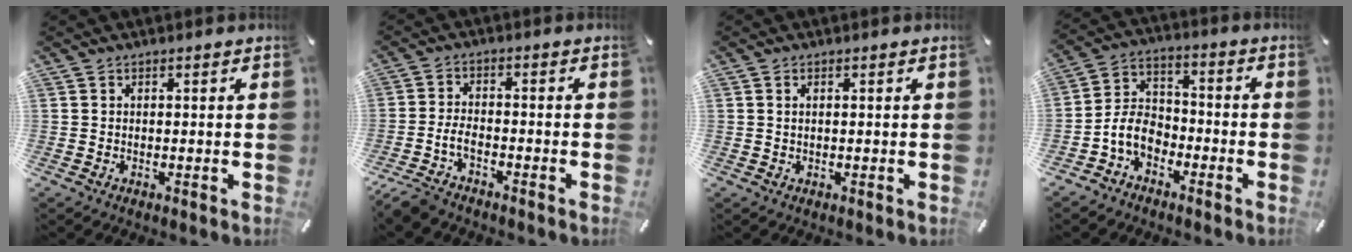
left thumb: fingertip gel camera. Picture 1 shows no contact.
{"total": 4.8, "force": [-3.5, 1.9, 2.7], "torque": [-0.072, 0.008, -0.069]}
{"total": 0.7, "force": [0.2, 0.3, 0.6], "torque": [-0.014, 0.002, 0.002]}
{"total": 8.1, "force": [-4.6, 5.8, 3.4], "torque": [-0.081, 0.023, -0.089]}